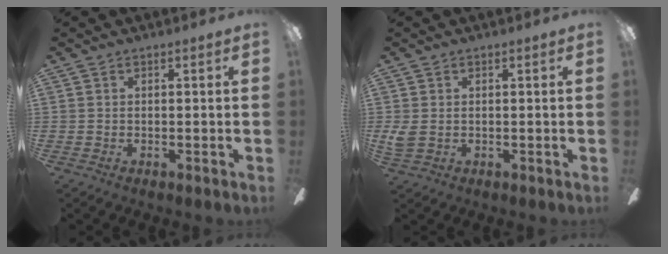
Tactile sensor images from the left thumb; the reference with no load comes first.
{"total": 3.0, "force": [0.4, 2.3, 1.9], "torque": [-0.034, 0.000, 0.005]}